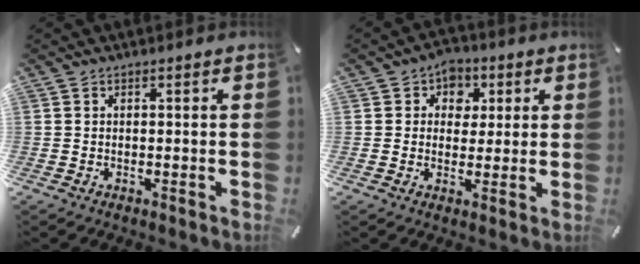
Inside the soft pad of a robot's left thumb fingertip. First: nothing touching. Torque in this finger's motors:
{"motor_torque": [0.68, 0.71, 0.33, -0.40, 0.06]}